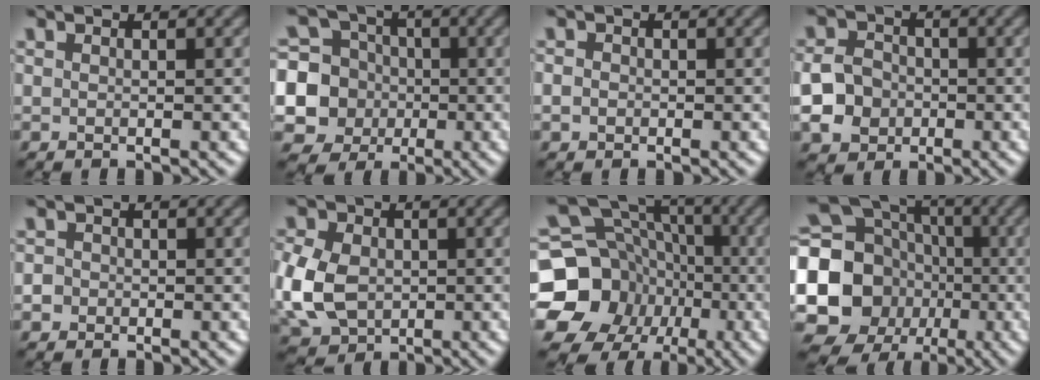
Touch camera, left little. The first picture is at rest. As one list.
[{"total": 9.2, "force": [-1.6, 8.7, 2.5], "torque": [-0.063, 0.010, -0.054]}, {"total": 1.1, "force": [-0.7, 0.8, 0.1], "torque": [0.003, -0.003, -0.015]}, {"total": 5.3, "force": [-1.6, 4.6, 2.0], "torque": [-0.033, -0.007, -0.047]}, {"total": 1.2, "force": [-0.6, 1.0, 0.1], "torque": [0.012, -0.006, -0.012]}, {"total": 8.6, "force": [-1.3, 6.4, 5.6], "torque": [-0.142, -0.010, -0.030]}, {"total": 17.1, "force": [-5.0, 15.0, 6.4], "torque": [-0.149, -0.021, -0.103]}, {"total": 15.1, "force": [-2.2, 13.5, 6.4], "torque": [-0.142, -0.024, -0.068]}]